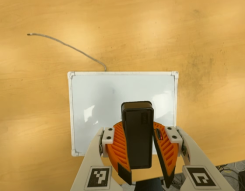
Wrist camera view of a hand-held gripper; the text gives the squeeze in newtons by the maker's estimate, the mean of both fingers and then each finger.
{"total": 10.6, "left": 10.5, "right": 10.7}